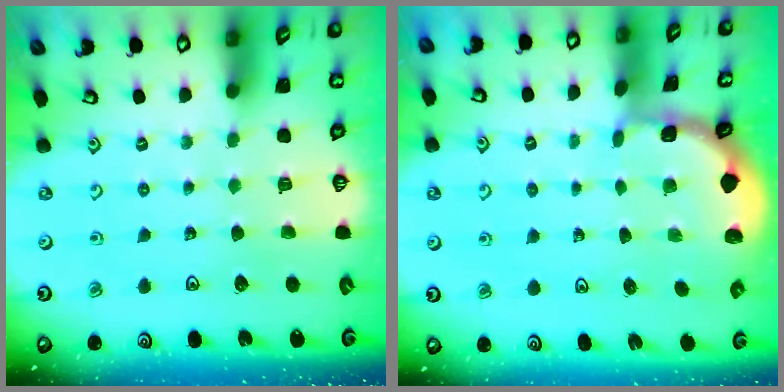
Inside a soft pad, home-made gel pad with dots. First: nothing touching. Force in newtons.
{"total": 2.6, "press": 2.6, "slide": 0.3}